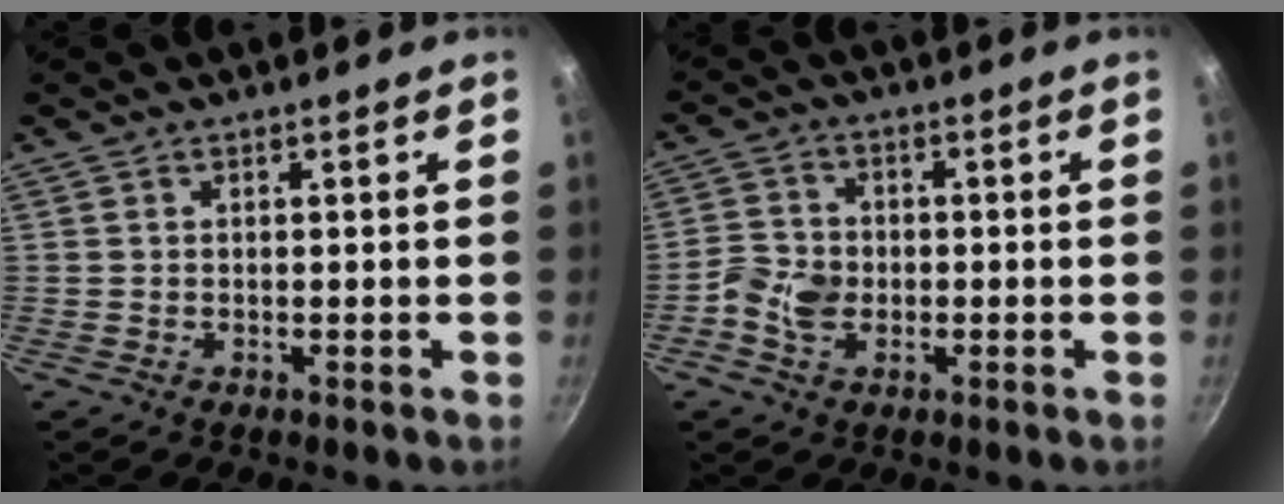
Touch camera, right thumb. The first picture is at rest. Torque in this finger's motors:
{"motor_torque": [0.03, 0.03, 0.10, -0.09, 0.03]}